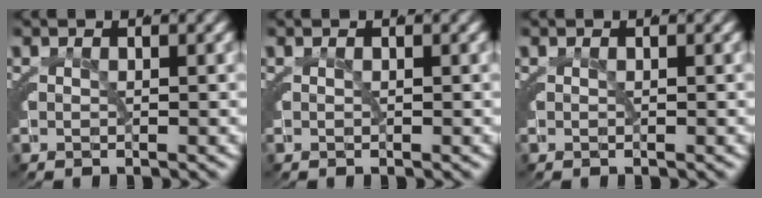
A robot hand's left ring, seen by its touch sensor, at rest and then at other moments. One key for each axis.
{"total": 0.0}
{"total": 0.0}